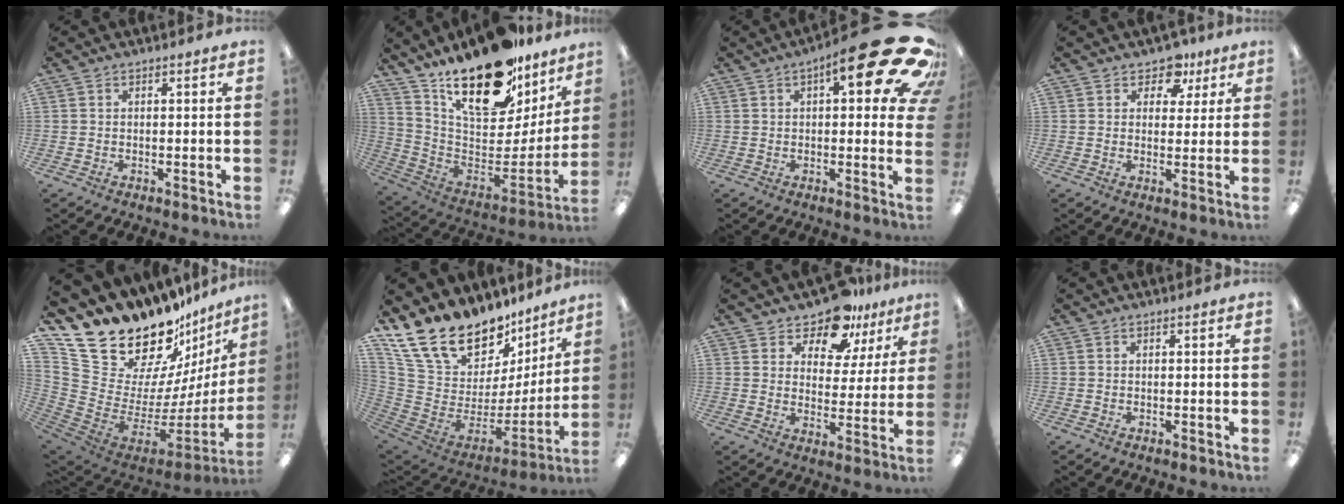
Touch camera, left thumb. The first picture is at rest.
{"total": 26.1, "force": [17.3, 12.0, 15.4], "torque": [-0.226, -0.112, 0.306]}
{"total": 20.8, "force": [9.3, 6.8, 17.3], "torque": [-0.225, -0.049, 0.142]}
{"total": 6.9, "force": [4.5, 4.6, 2.6], "torque": [-0.031, -0.019, 0.076]}
{"total": 27.2, "force": [21.0, 13.0, 11.5], "torque": [-0.201, -0.175, 0.413]}
{"total": 21.4, "force": [18.0, 8.9, 7.5], "torque": [-0.136, -0.143, 0.337]}
{"total": 12.1, "force": [9.8, 5.7, 4.1], "torque": [-0.070, -0.068, 0.181]}
{"total": 0.0}